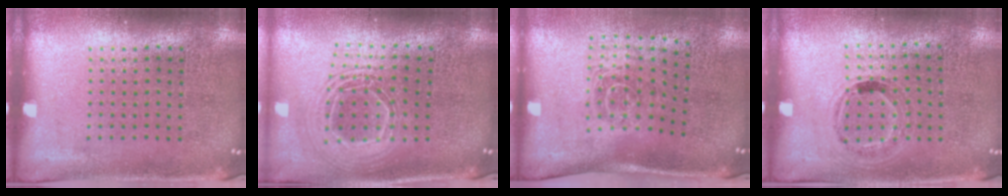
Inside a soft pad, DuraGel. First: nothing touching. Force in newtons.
{"total": 2.0, "press": 1.6, "slide": 1.2}
{"total": 1.7, "press": 1.1, "slide": 1.3}
{"total": 0.9, "press": 0.7, "slide": 0.6}